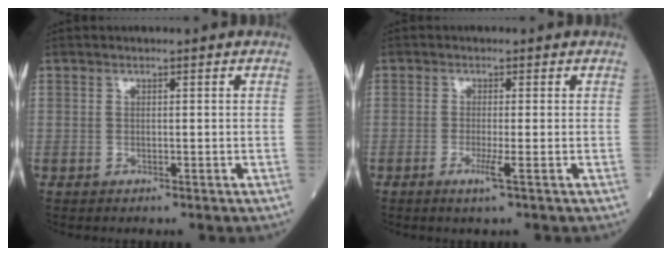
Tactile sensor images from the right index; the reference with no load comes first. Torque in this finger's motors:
{"motor_torque": [0.04, -0.02, -0.03, -0.01]}